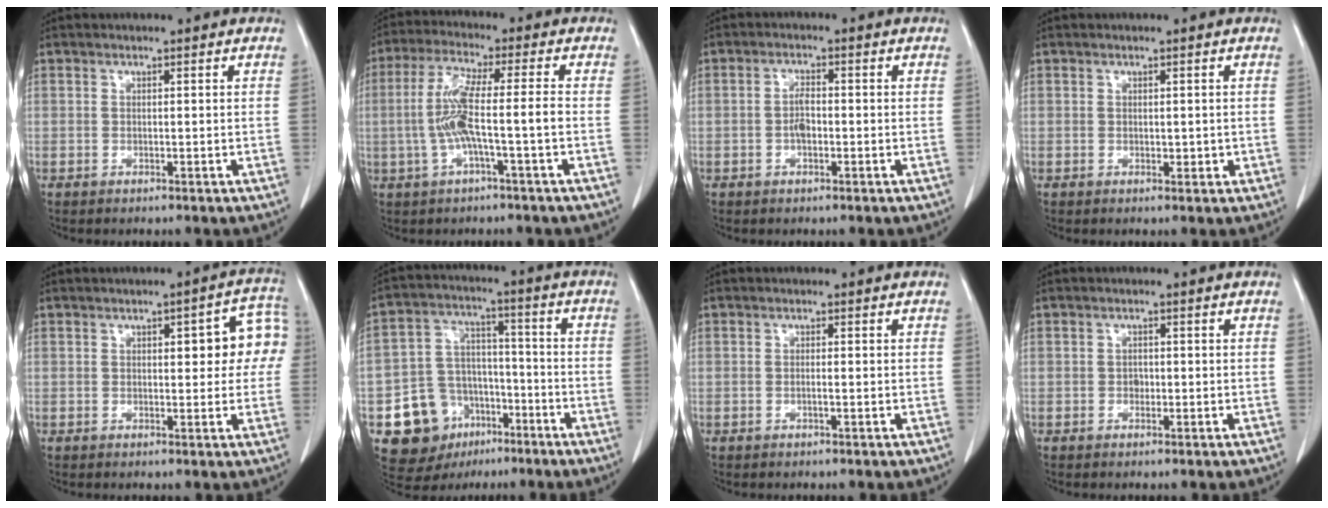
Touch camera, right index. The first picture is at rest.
{"total": 8.1, "force": [-1.4, 0.3, 8.0], "torque": [-0.167, 0.015, -0.029]}
{"total": 2.6, "force": [-0.6, 1.0, 2.3], "torque": [-0.045, 0.003, -0.010]}
{"total": 1.0, "force": [0.0, 0.6, 0.8], "torque": [-0.008, -0.002, 0.001]}
{"total": 8.0, "force": [1.4, 2.8, 7.4], "torque": [-0.076, 0.031, 0.013]}
{"total": 12.6, "force": [-6.1, 10.0, 4.6], "torque": [-0.082, 0.040, -0.088]}
{"total": 0.6, "force": [-0.2, 0.0, 0.6], "torque": [-0.012, 0.000, -0.003]}
{"total": 1.0, "force": [-0.2, 0.8, 0.6], "torque": [-0.007, 0.003, -0.005]}